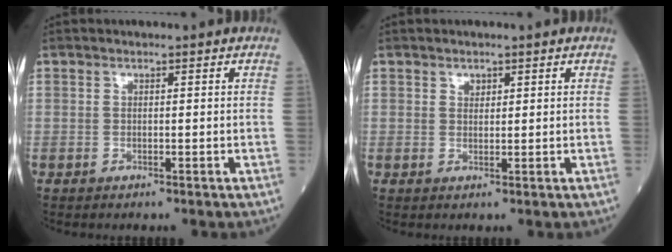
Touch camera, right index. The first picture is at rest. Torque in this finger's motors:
{"motor_torque": [0.00, 0.00, 0.00, 0.00]}